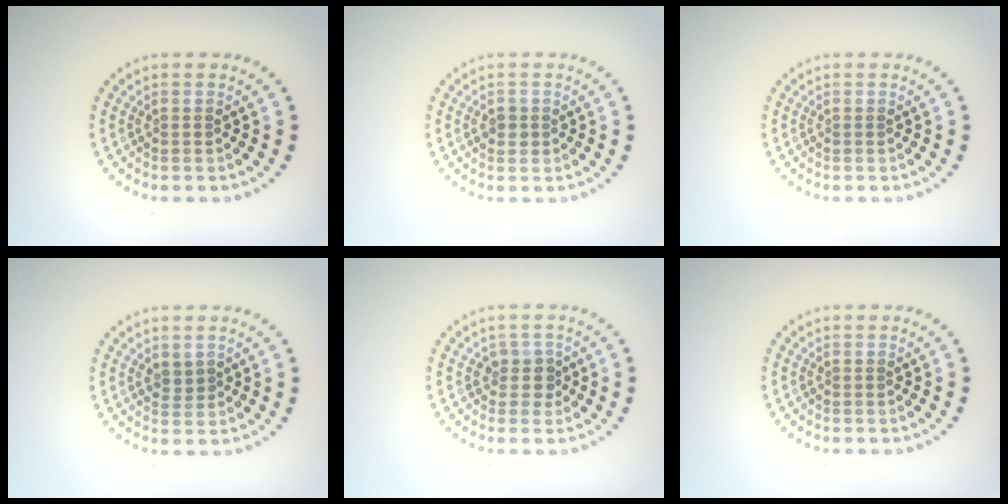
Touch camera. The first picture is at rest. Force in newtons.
{"total": 1.2, "press": 1.2, "slide": 0.4}
{"total": 0.0}
{"total": 0.9, "press": 0.6, "slide": 0.6}
{"total": 1.7, "press": 1.4, "slide": 1.0}
{"total": 0.0}